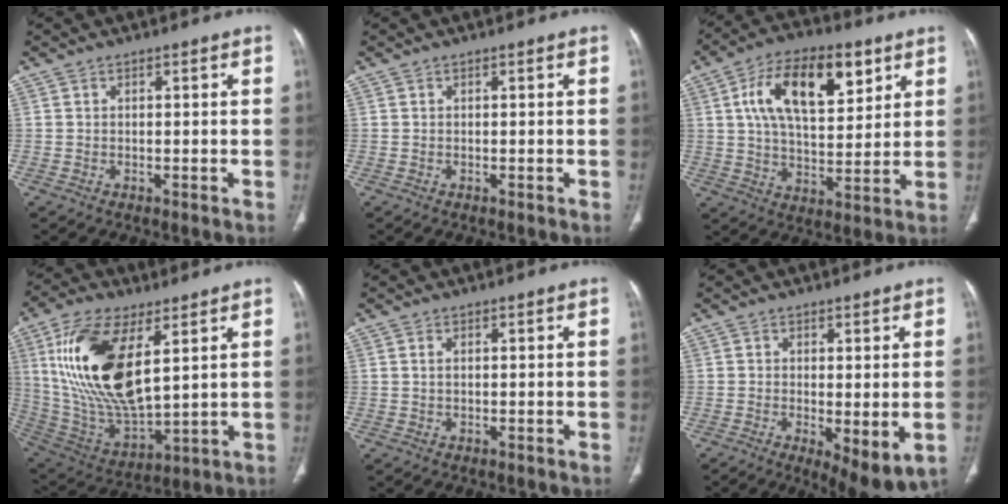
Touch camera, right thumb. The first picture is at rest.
{"total": 0.0}
{"total": 18.1, "force": [7.2, 9.0, 13.9], "torque": [-0.203, -0.012, 0.122]}
{"total": 22.2, "force": [6.9, 10.0, 18.6], "torque": [-0.365, -0.029, 0.139]}
{"total": 1.1, "force": [0.3, 0.5, 0.8], "torque": [-0.021, 0.003, 0.009]}
{"total": 7.8, "force": [-2.0, 2.7, 7.1], "torque": [-0.108, -0.025, -0.026]}